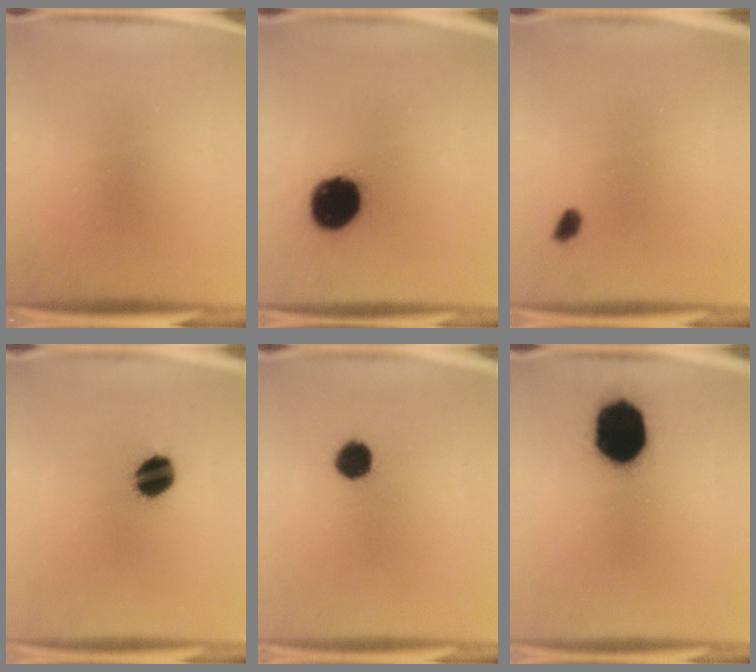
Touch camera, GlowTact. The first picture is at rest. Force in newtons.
{"total": 14.8}
{"total": 1.5}
{"total": 9.4}
{"total": 5.4}
{"total": 19.3}